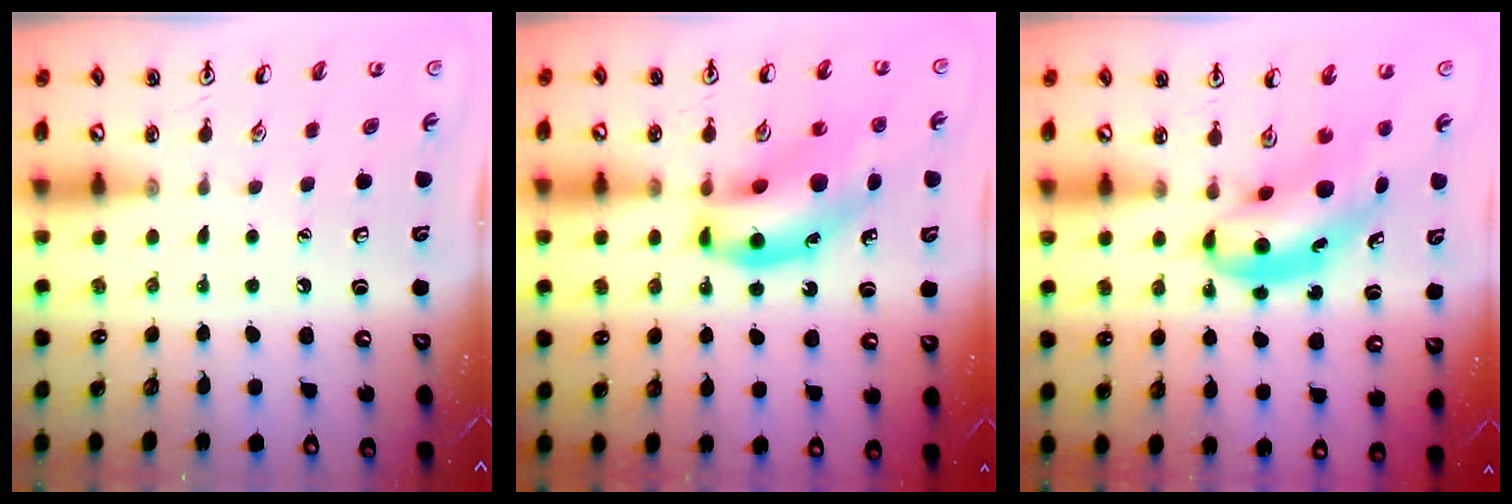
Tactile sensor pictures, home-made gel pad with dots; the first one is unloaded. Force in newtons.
{"total": 14.7, "press": 14.2, "slide": 4.0}
{"total": 7.2, "press": 7.1, "slide": 1.3}